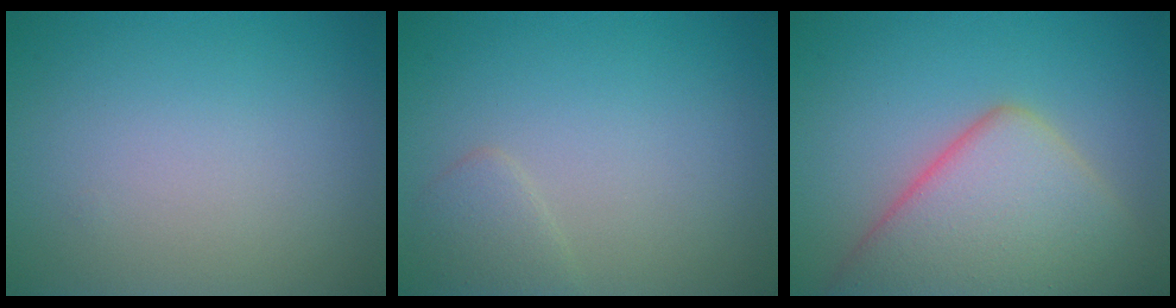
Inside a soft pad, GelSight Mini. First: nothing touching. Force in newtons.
{"total": 1.4, "press": 1.4, "slide": 0.1}
{"total": 9.0, "press": 9.0, "slide": 0.3}